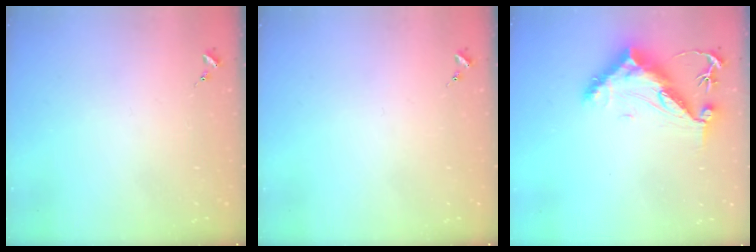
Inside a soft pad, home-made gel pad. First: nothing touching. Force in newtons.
{"total": 0.0}
{"total": 14.3, "press": 14.3, "slide": 0.8}